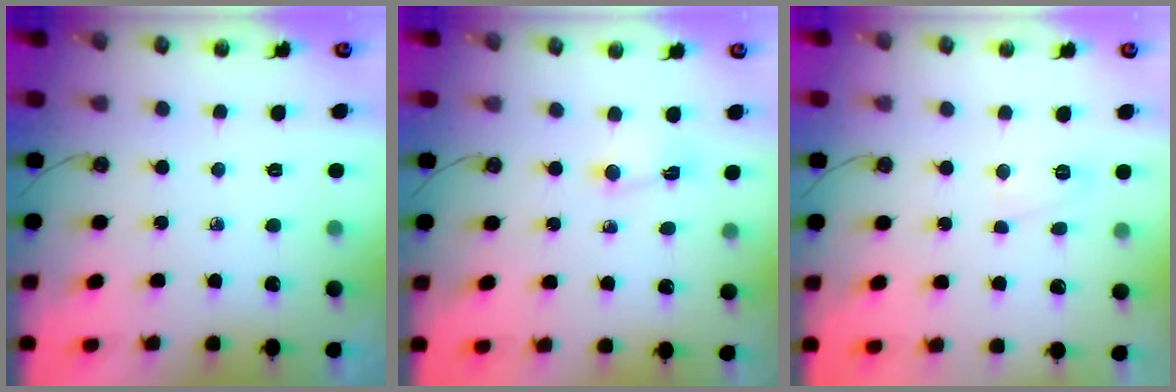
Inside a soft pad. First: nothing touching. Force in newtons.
{"total": 3.8, "press": 3.7, "slide": 0.4}
{"total": 5.3, "press": 5.2, "slide": 0.7}